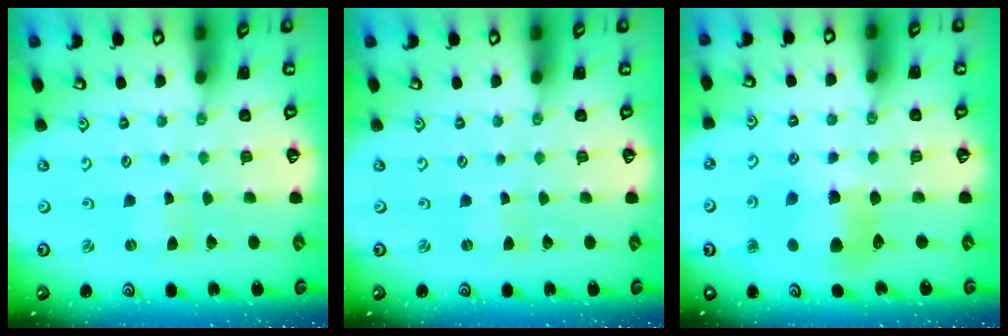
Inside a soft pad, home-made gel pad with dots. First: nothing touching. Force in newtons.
{"total": 0.0}
{"total": 8.6, "press": 8.5, "slide": 1.3}